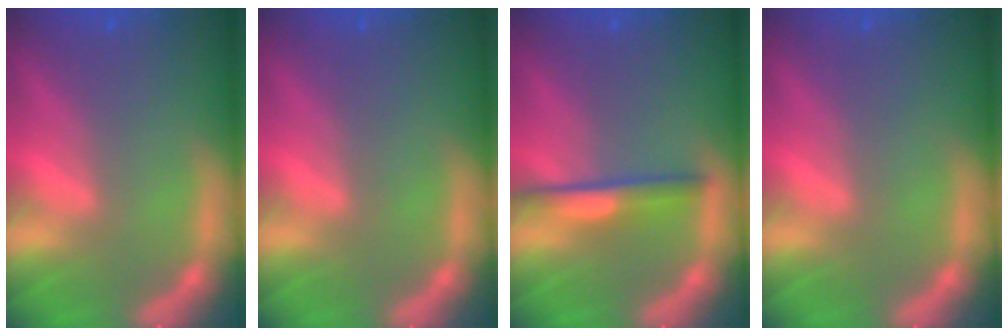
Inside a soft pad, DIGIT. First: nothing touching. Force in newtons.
{"total": 0.0}
{"total": 3.0}
{"total": 0.0}